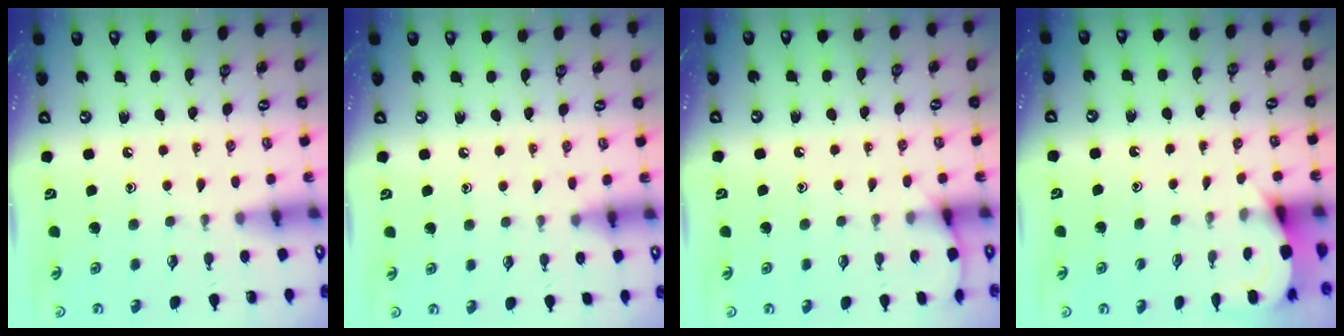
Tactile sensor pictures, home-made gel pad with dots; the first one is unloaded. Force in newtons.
{"total": 5.5, "press": 5.5, "slide": 0.8}
{"total": 6.0, "press": 5.9, "slide": 0.7}
{"total": 5.1, "press": 5.1, "slide": 0.3}